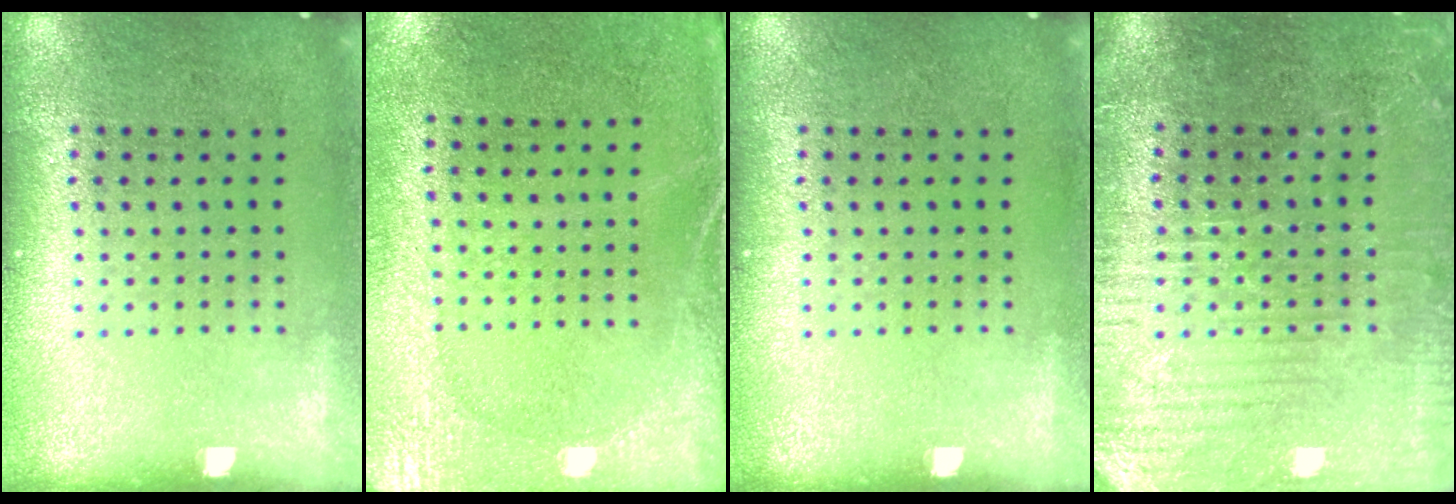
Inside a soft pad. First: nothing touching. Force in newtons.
{"total": 2.8, "press": 2.3, "slide": 1.6}
{"total": 0.0}
{"total": 3.5, "press": 3.4, "slide": 0.9}